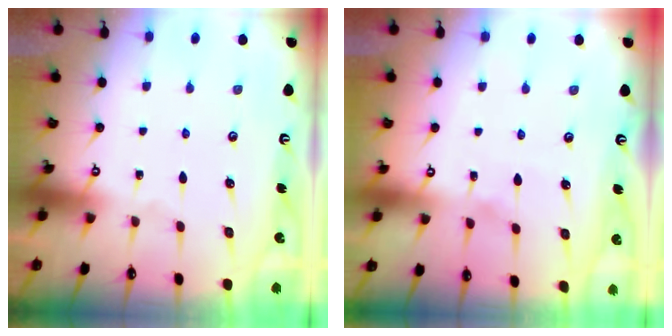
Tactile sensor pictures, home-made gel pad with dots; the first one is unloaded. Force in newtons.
{"total": 3.5, "press": 3.4, "slide": 0.5}